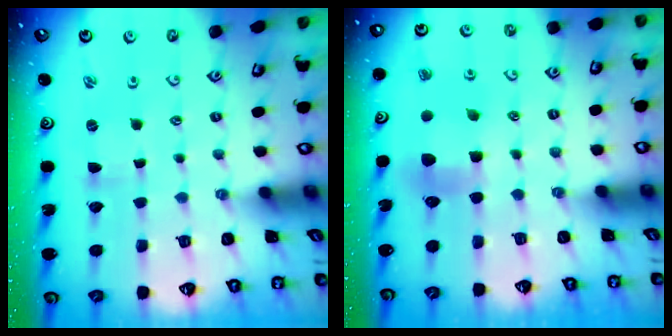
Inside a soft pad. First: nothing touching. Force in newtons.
{"total": 7.8, "press": 7.8, "slide": 0.4}